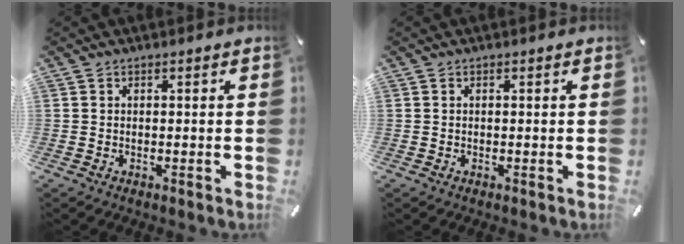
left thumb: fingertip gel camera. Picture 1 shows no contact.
{"total": 0.0}